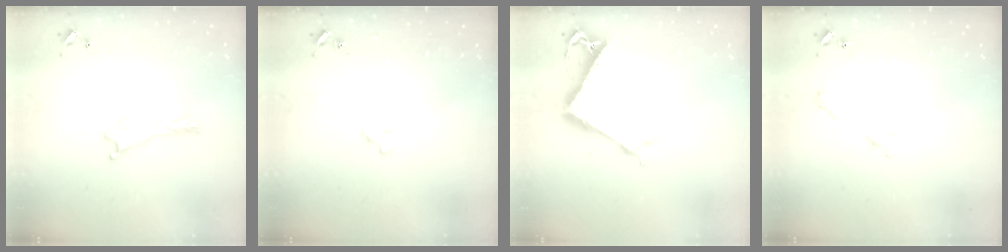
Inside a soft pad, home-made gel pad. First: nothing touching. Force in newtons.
{"total": 2.4, "press": 2.4, "slide": 0.4}
{"total": 7.5, "press": 7.5, "slide": 0.1}
{"total": 3.7, "press": 3.7, "slide": 0.4}